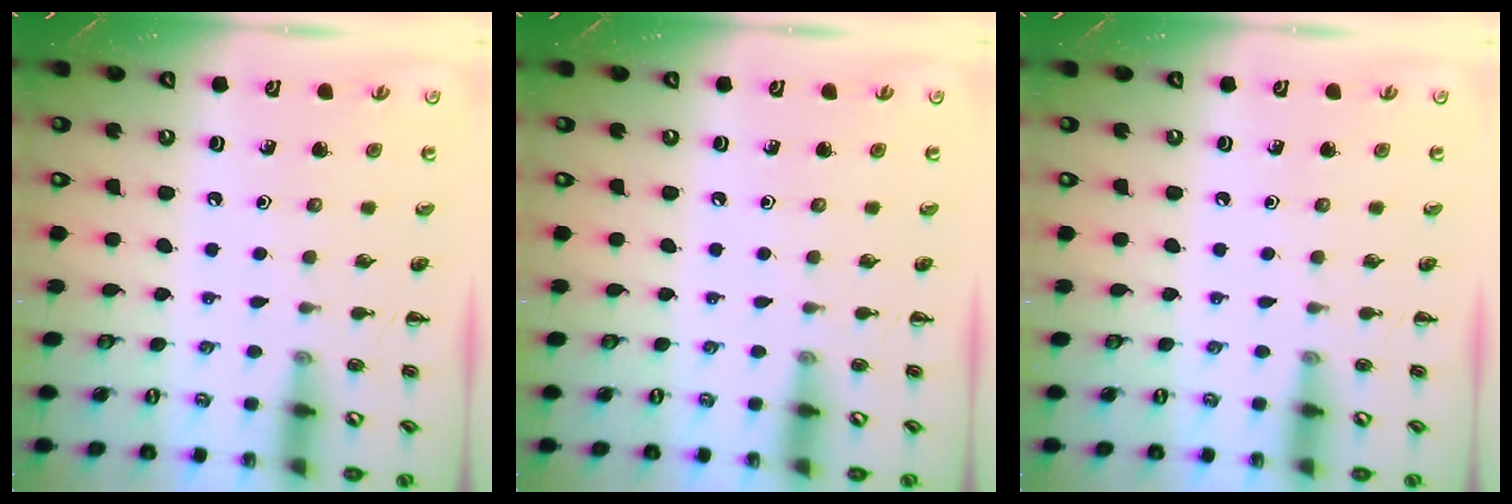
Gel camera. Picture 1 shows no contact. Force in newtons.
{"total": 0.0}
{"total": 0.0}